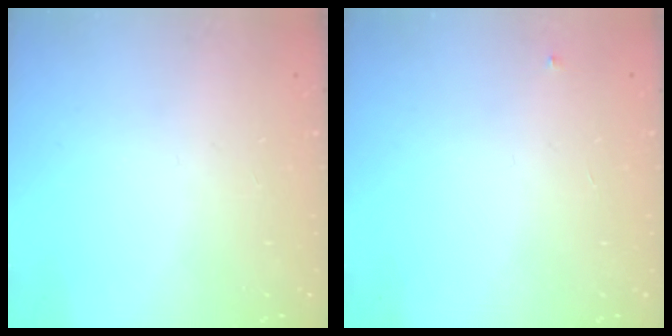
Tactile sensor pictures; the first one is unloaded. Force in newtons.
{"total": 3.0, "press": 2.9, "slide": 0.4}